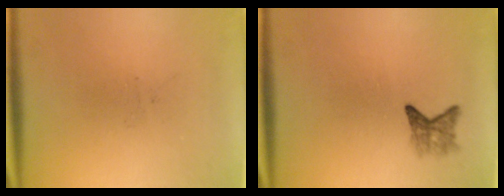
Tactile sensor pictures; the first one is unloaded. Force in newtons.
{"total": 2.3}